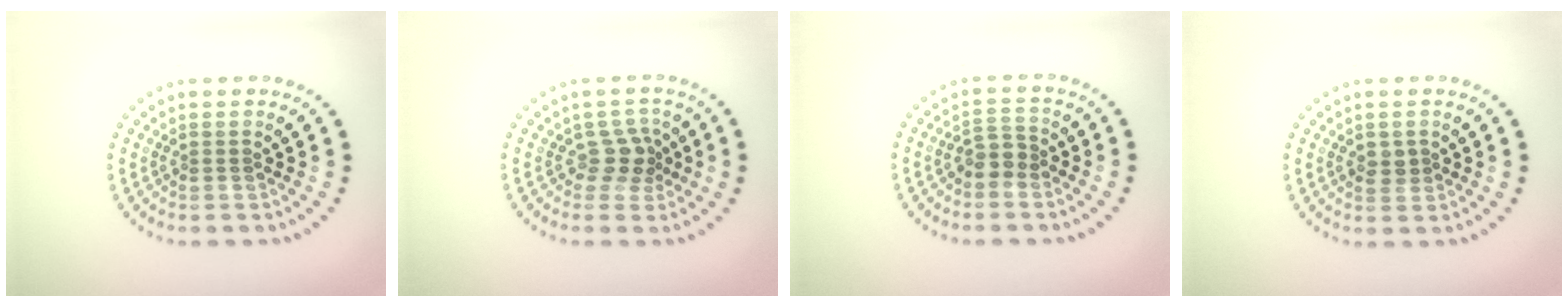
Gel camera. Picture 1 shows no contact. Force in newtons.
{"total": 2.3, "press": 1.9, "slide": 1.4}
{"total": 2.1, "press": 1.8, "slide": 0.9}
{"total": 1.4, "press": 1.4, "slide": 0.2}